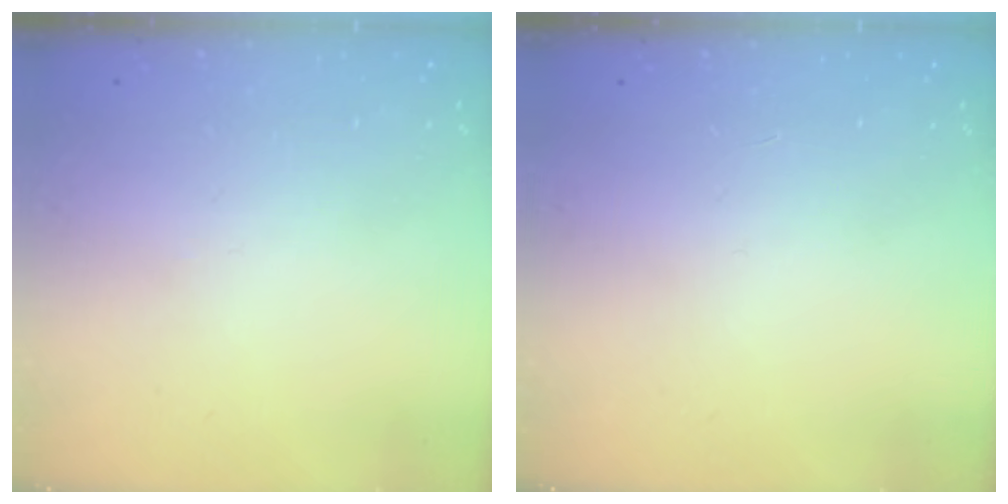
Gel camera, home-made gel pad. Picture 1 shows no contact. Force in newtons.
{"total": 0.0}